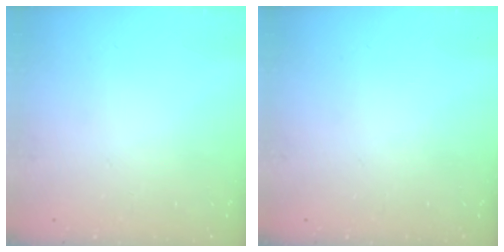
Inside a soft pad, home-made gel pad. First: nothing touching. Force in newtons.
{"total": 0.0}